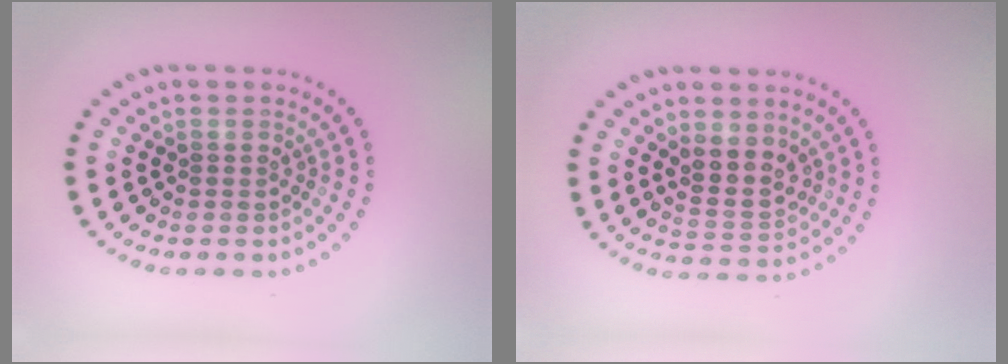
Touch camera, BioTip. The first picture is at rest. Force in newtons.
{"total": 3.2, "press": 3.0, "slide": 1.2}